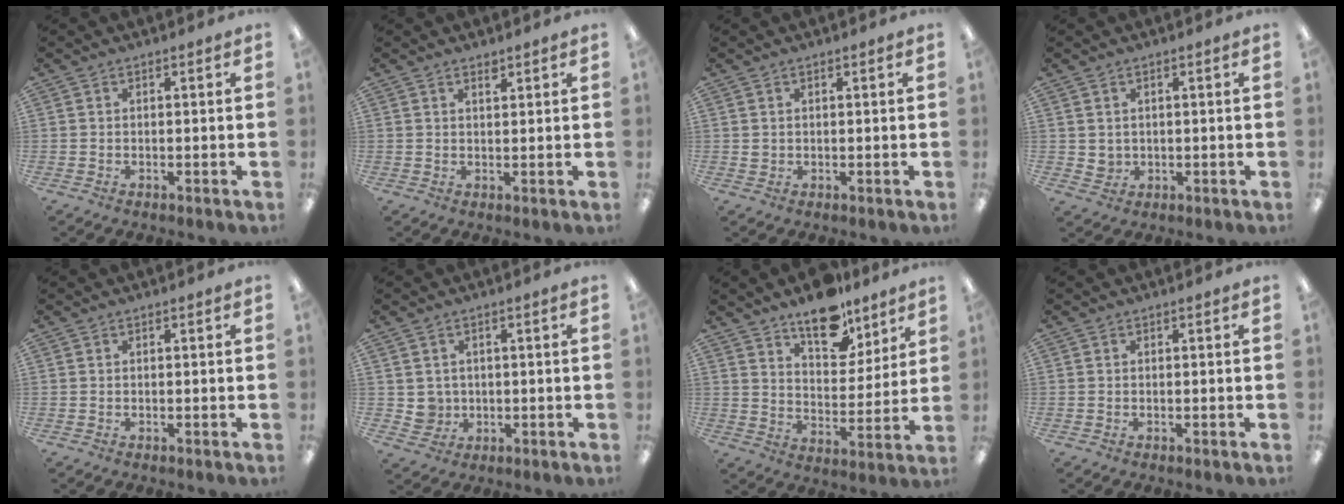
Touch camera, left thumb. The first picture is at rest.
{"total": 1.7, "force": [1.5, 0.4, 0.8], "torque": [-0.009, -0.005, 0.025]}
{"total": 1.0, "force": [0.6, 0.8, 0.3], "torque": [-0.007, 0.003, 0.011]}
{"total": 2.4, "force": [1.1, 2.1, 0.5], "torque": [-0.004, -0.003, 0.020]}
{"total": 0.0}
{"total": 3.5, "force": [0.9, 3.4, 0.3], "torque": [-0.009, 0.000, 0.018]}
{"total": 13.6, "force": [10.7, 6.2, 5.6], "torque": [-0.066, -0.072, 0.190]}
{"total": 0.0}